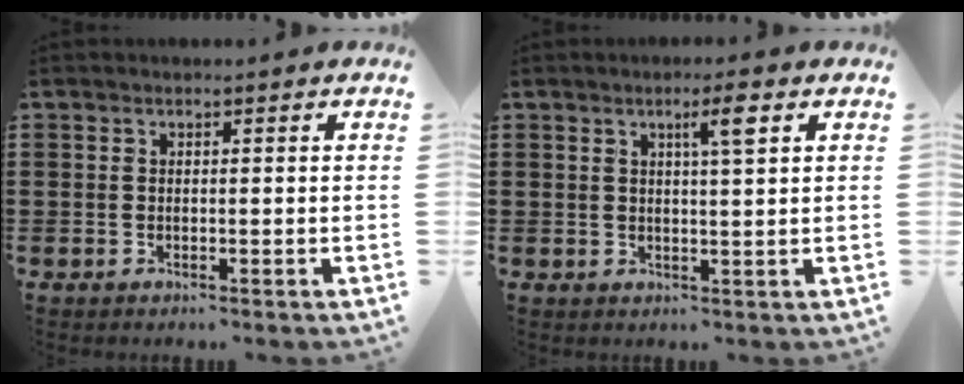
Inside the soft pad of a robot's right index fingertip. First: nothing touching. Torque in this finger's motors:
{"motor_torque": [0.74, 0.15, 0.22, 0.08]}